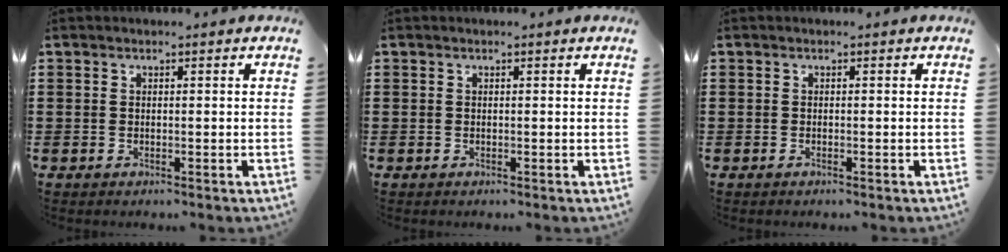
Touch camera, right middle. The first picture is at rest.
{"total": 0.0}
{"total": 0.0}